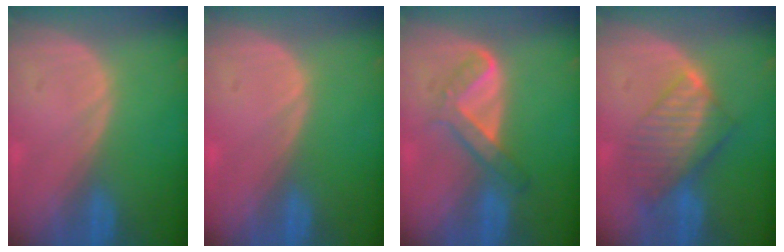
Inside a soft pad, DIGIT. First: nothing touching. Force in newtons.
{"total": 0.5, "press": 0.1, "slide": 0.5}
{"total": 4.9, "press": 4.8, "slide": 1.0}
{"total": 8.1, "press": 7.1, "slide": 4.0}